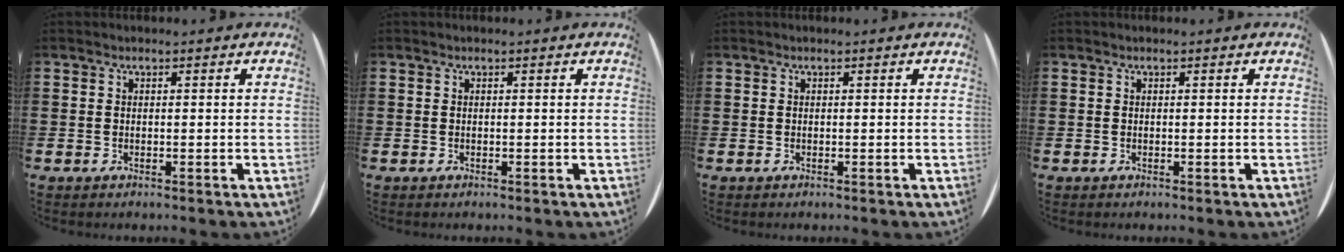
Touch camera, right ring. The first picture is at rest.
{"total": 0.0}
{"total": 0.0}
{"total": 0.0}